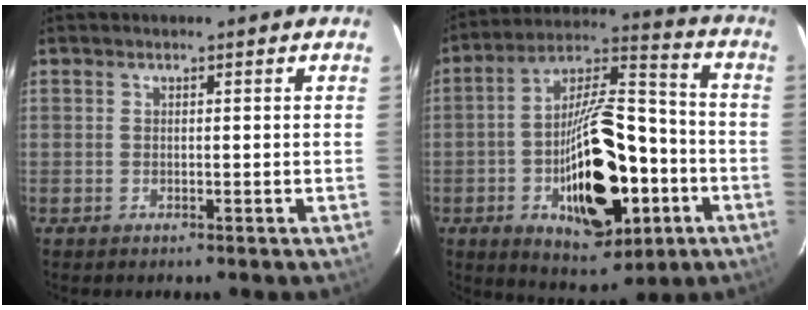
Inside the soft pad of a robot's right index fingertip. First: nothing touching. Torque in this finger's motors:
{"motor_torque": [2.01, -0.14, 1.06, 0.21]}